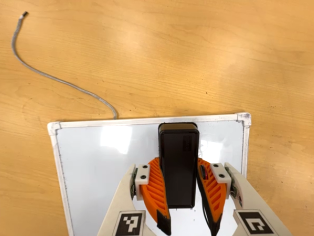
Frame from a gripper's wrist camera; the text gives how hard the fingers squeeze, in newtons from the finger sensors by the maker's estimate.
{"total": 9.8, "left": 8.3, "right": 11.2}